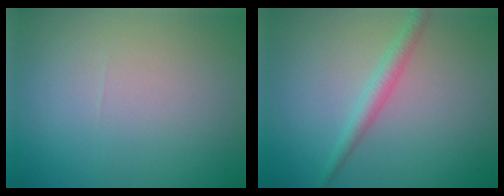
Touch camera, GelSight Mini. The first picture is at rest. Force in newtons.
{"total": 2.2, "press": 2.2, "slide": 0.0}